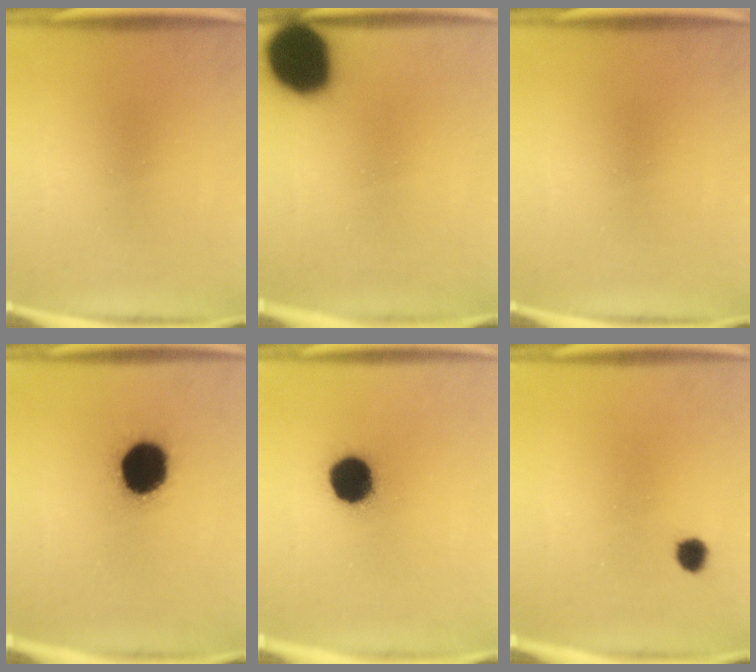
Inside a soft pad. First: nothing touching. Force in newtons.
{"total": 19.0}
{"total": 0.0}
{"total": 16.6}
{"total": 12.4}
{"total": 2.5}